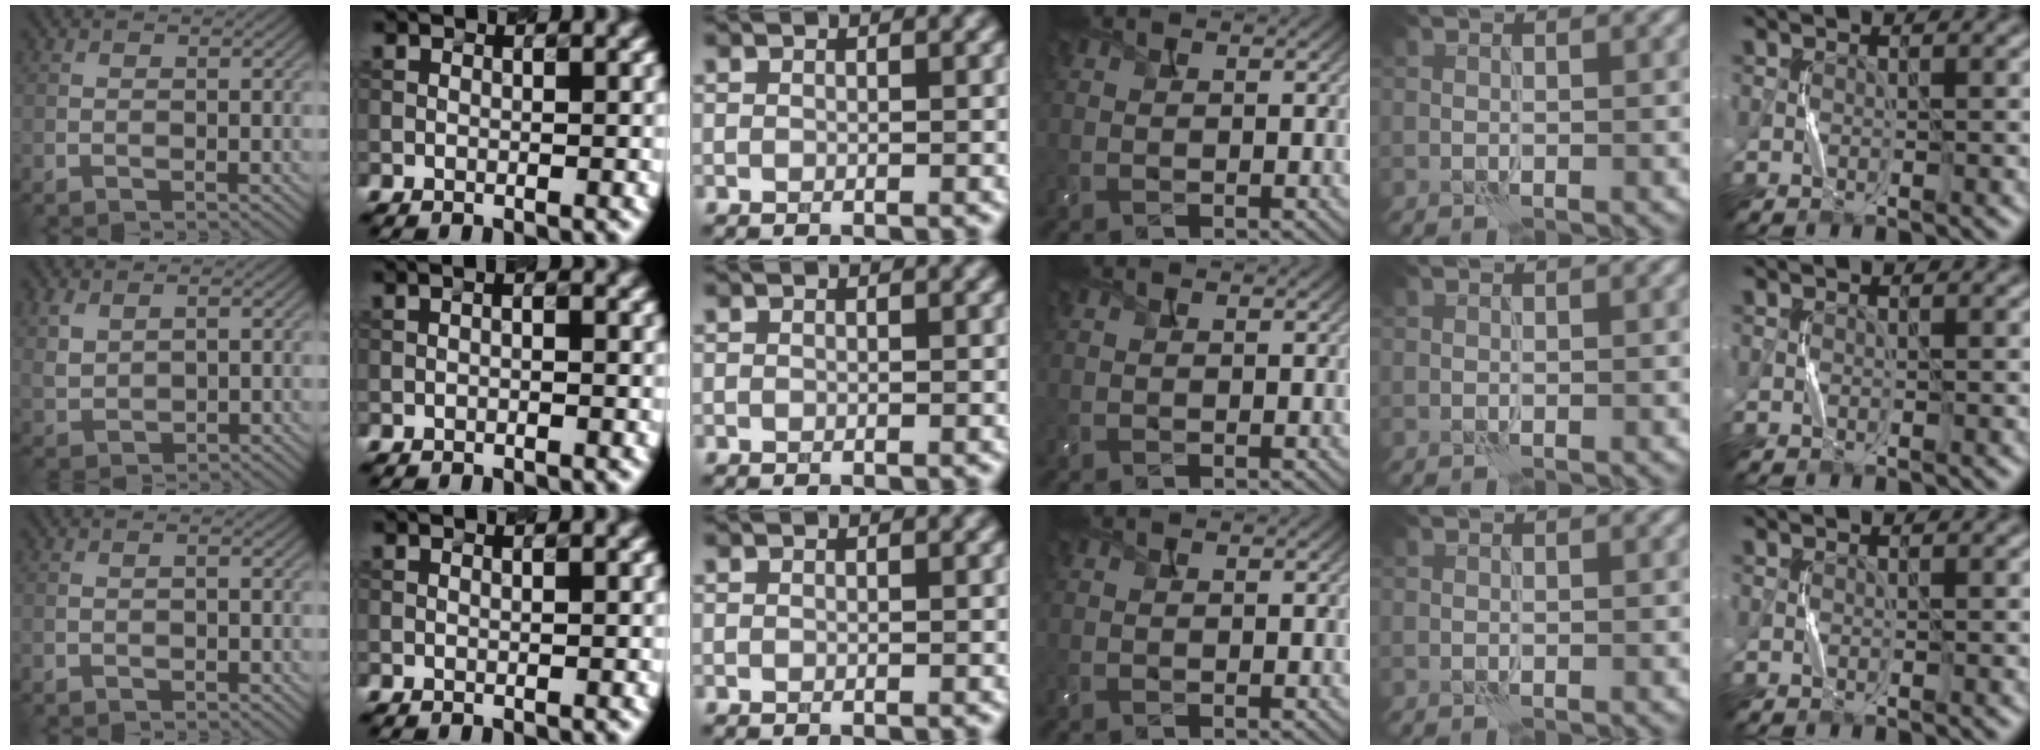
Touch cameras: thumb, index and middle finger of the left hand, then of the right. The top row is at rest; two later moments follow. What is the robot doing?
{"motion": "squeeze", "object": "bubble wrap"}